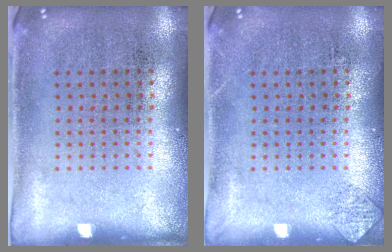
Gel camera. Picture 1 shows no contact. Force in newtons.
{"total": 0.8, "press": 0.8, "slide": 0.1}